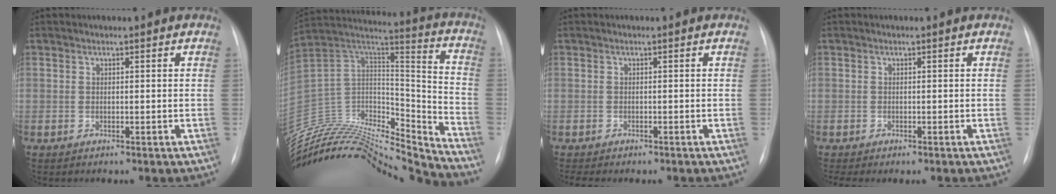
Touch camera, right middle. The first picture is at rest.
{"total": 29.1, "force": [-27.7, 3.6, 8.2], "torque": [-0.177, 0.017, -0.449]}
{"total": 3.6, "force": [-3.0, 1.2, 1.6], "torque": [-0.019, -0.004, -0.034]}
{"total": 1.5, "force": [-1.2, 0.6, 0.7], "torque": [-0.007, -0.001, -0.013]}